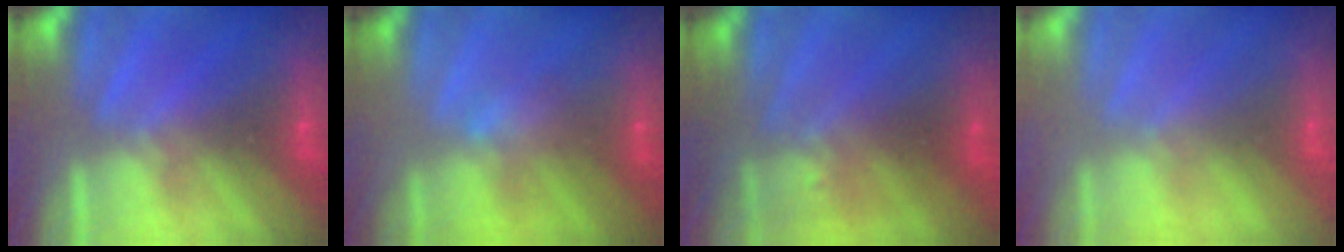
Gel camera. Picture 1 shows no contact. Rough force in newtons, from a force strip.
{"total": 2.6}
{"total": 2.9}
{"total": 2.5}